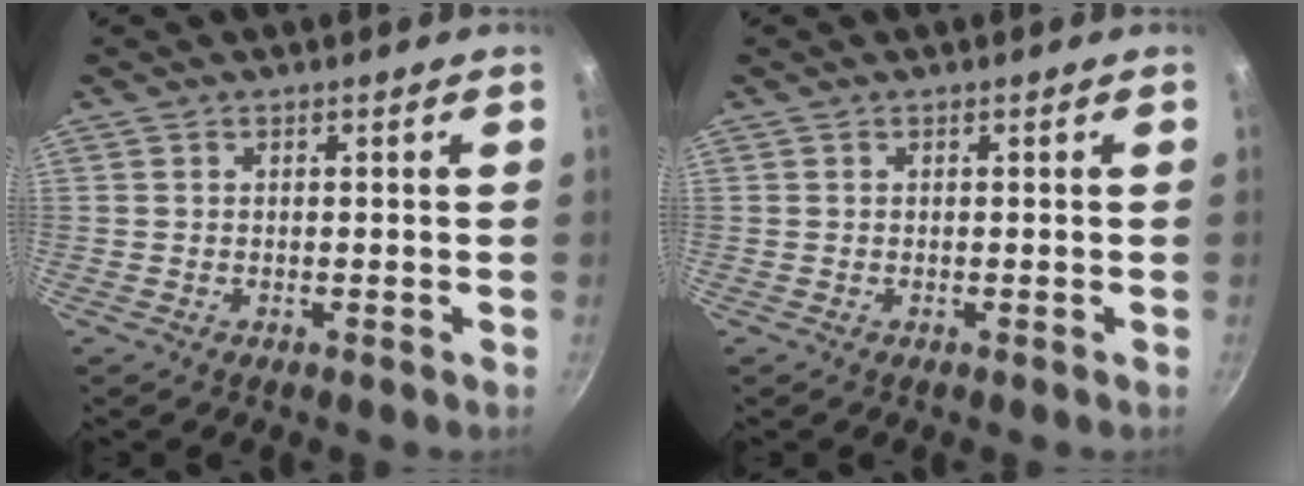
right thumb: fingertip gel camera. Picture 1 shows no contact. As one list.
[{"total": 0.0}]